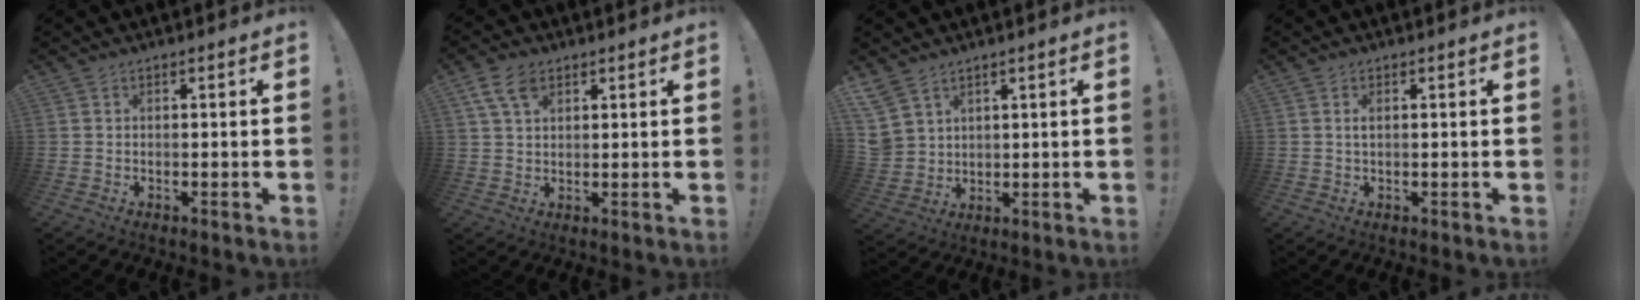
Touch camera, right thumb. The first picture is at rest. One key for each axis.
{"total": 7.2, "fx": 3.6, "fy": 4.2, "fz": 4.5, "tx": -0.084, "ty": -0.001, "tz": 0.072}
{"total": 6.8, "fx": 5.0, "fy": 4.2, "fz": 2.0, "tx": -0.051, "ty": -0.030, "tz": 0.101}
{"total": 1.2, "fx": 0.2, "fy": 0.3, "fz": 1.1, "tx": -0.023, "ty": 0.002, "tz": 0.002}